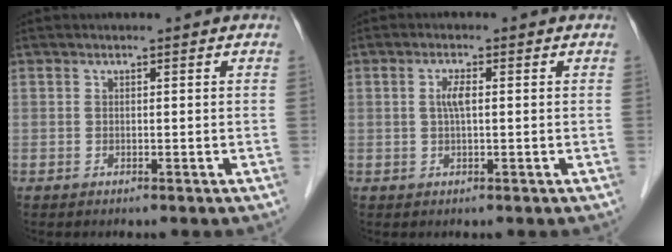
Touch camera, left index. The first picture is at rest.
{"total": 2.3, "force": [0.2, 0.5, 2.2], "torque": [-0.047, 0.002, 0.006]}